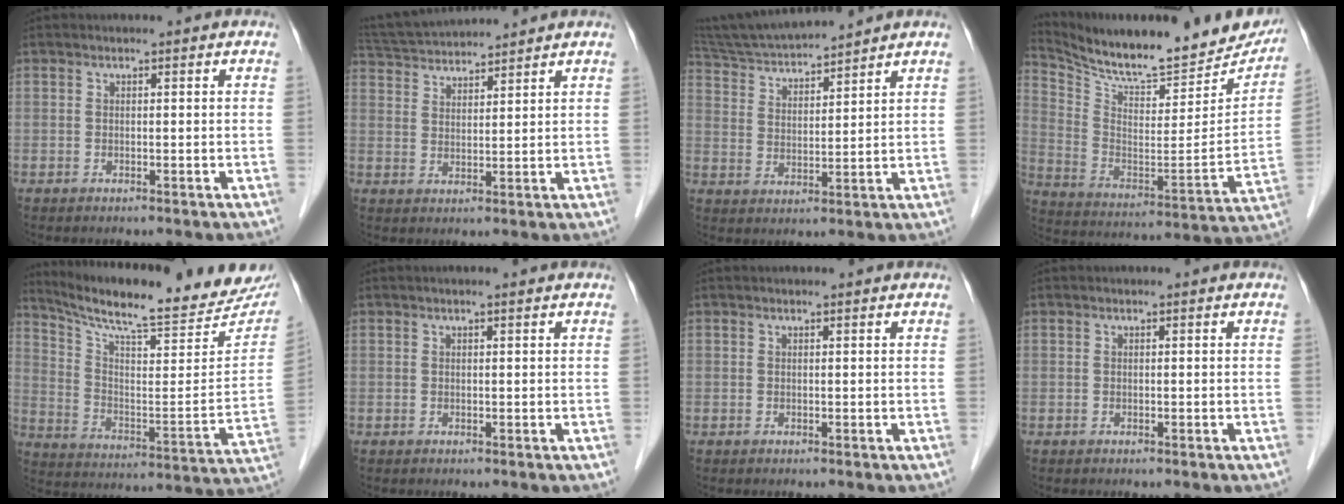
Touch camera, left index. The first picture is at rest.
{"total": 9.2, "force": [8.8, 0.4, 2.5], "torque": [-0.056, 0.032, 0.154]}
{"total": 11.8, "force": [11.1, 0.0, 4.1], "torque": [-0.082, 0.017, 0.202]}
{"total": 25.0, "force": [22.2, 5.4, 10.2], "torque": [-0.169, -0.049, 0.320]}
{"total": 24.6, "force": [21.9, 3.1, 10.6], "torque": [-0.174, -0.059, 0.305]}
{"total": 0.7, "force": [0.6, 0.0, 0.5], "torque": [-0.011, 0.006, 0.010]}
{"total": 0.6, "force": [0.6, 0.0, 0.1], "torque": [-0.005, 0.005, 0.008]}
{"total": 0.0}